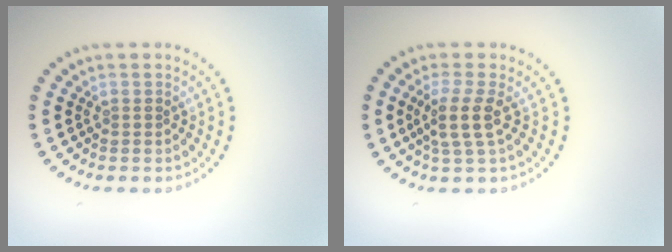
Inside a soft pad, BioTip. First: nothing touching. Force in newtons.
{"total": 2.7, "press": 2.3, "slide": 1.6}